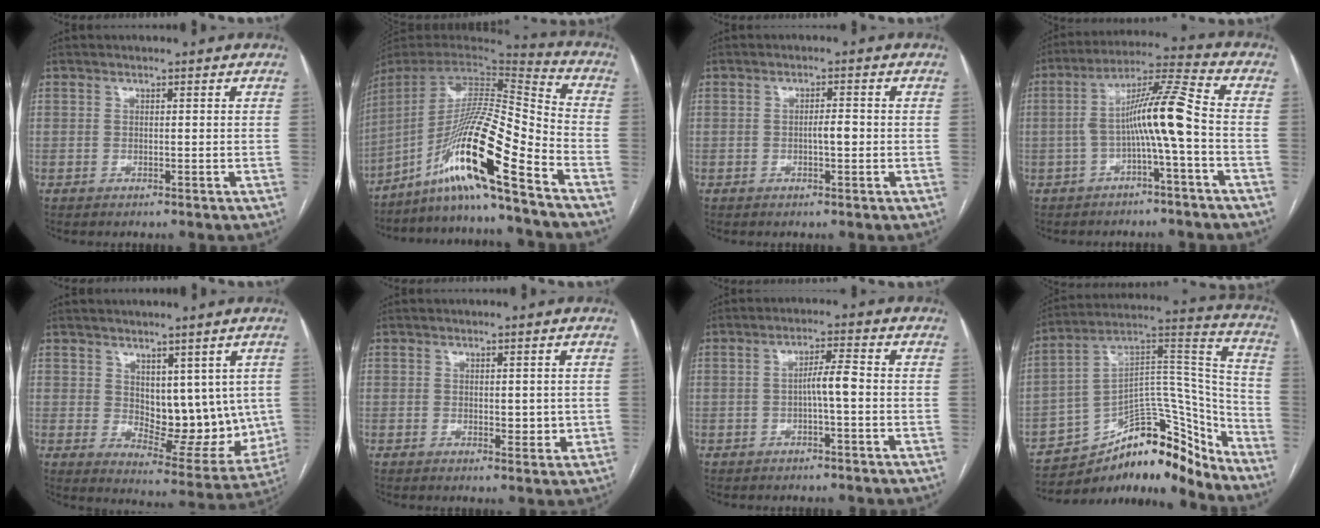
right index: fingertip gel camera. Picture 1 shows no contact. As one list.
[{"total": 19.5, "force": [-12.4, -1.4, 14.9], "torque": [-0.295, -0.009, -0.231]}, {"total": 2.1, "force": [-0.4, 0.5, 2.0], "torque": [-0.033, 0.003, -0.008]}, {"total": 9.7, "force": [-2.1, -0.6, 9.4], "torque": [-0.165, 0.031, -0.038]}, {"total": 11.4, "force": [2.2, 6.6, 9.1], "torque": [-0.106, -0.008, 0.052]}, {"total": 2.6, "force": [0.0, 1.3, 2.2], "torque": [-0.029, -0.005, 0.004]}, {"total": 3.6, "force": [-0.7, 0.1, 3.6], "torque": [-0.058, 0.007, -0.011]}, {"total": 20.3, "force": [-16.6, 7.2, 9.1], "torque": [-0.124, 0.071, -0.259]}]